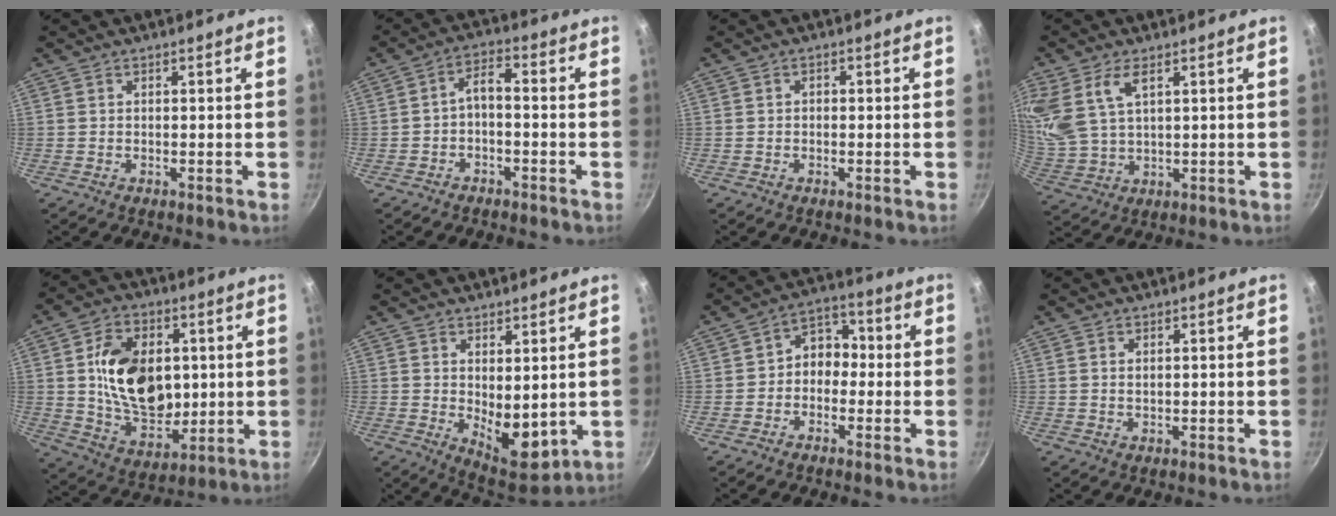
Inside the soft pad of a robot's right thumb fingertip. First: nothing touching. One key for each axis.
{"total": 4.1, "fx": -1.7, "fy": 1.8, "fz": 3.2, "tx": -0.061, "ty": 0.034, "tz": -0.031}
{"total": 0.8, "fx": -0.1, "fy": 0.6, "fz": 0.4, "tx": -0.006, "ty": 0.005, "tz": -0.003}
{"total": 11.1, "fx": 5.2, "fy": 6.0, "fz": 7.7, "tx": -0.159, "ty": -0.018, "tz": 0.115}
{"total": 18.1, "fx": 2.3, "fy": 12.6, "fz": 12.8, "tx": -0.185, "ty": -0.010, "tz": 0.047}
{"total": 9.2, "fx": 1.3, "fy": 4.4, "fz": 7.9, "tx": -0.093, "ty": -0.035, "tz": 0.036}
{"total": 6.5, "fx": -0.9, "fy": 5.2, "fz": 3.9, "tx": -0.016, "ty": 0.030, "tz": -0.034}
{"total": 1.0, "fx": 0.4, "fy": 0.5, "fz": 0.7, "tx": -0.012, "ty": 0.001, "tz": 0.007}